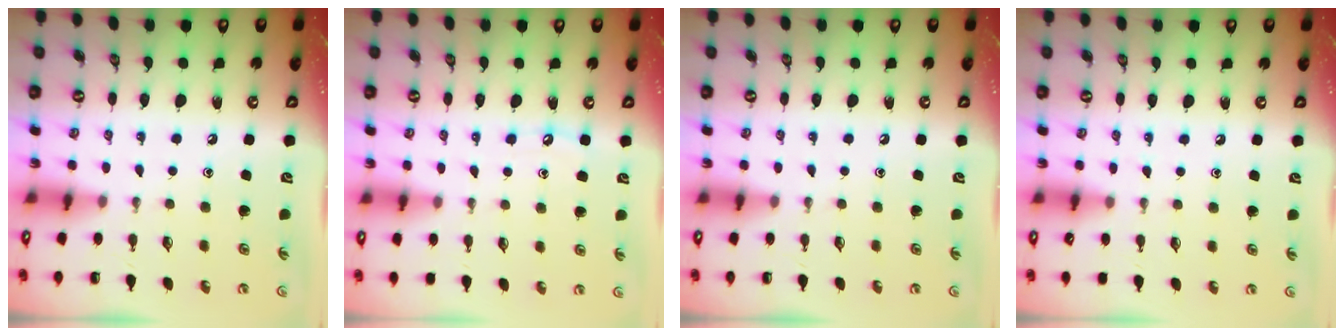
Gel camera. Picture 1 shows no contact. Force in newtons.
{"total": 4.9, "press": 4.8, "slide": 0.6}
{"total": 0.0}
{"total": 4.5, "press": 4.4, "slide": 0.7}